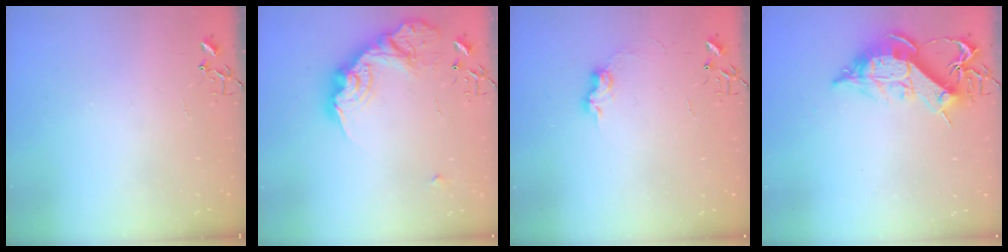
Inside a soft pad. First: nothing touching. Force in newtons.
{"total": 19.4, "press": 19.3, "slide": 1.5}
{"total": 7.4, "press": 7.4, "slide": 0.4}
{"total": 14.4, "press": 14.4, "slide": 1.2}